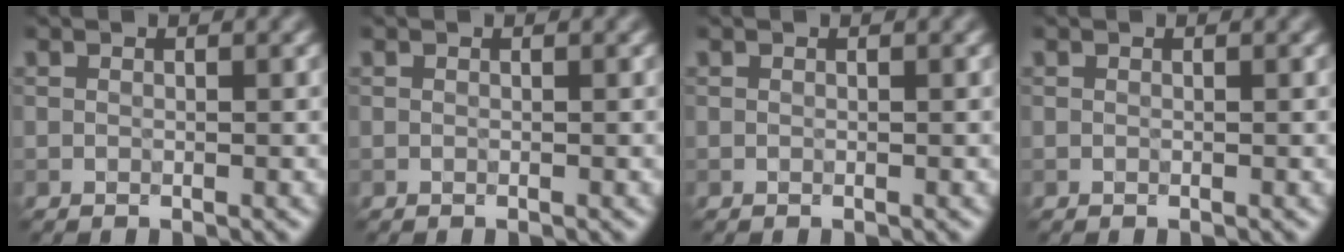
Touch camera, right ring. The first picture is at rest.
{"total": 0.0}
{"total": 0.0}
{"total": 0.0}